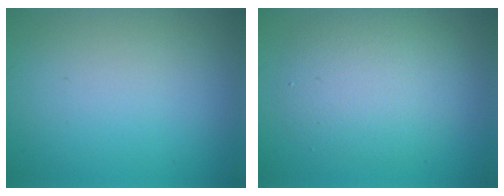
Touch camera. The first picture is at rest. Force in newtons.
{"total": 4.9, "press": 4.8, "slide": 0.3}